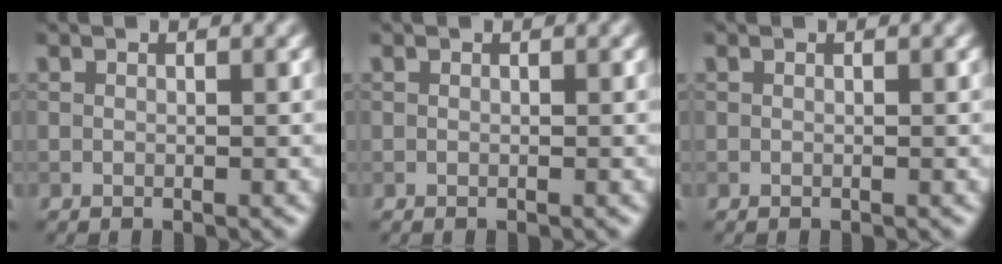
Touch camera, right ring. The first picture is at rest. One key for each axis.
{"total": 0.0}
{"total": 0.0}